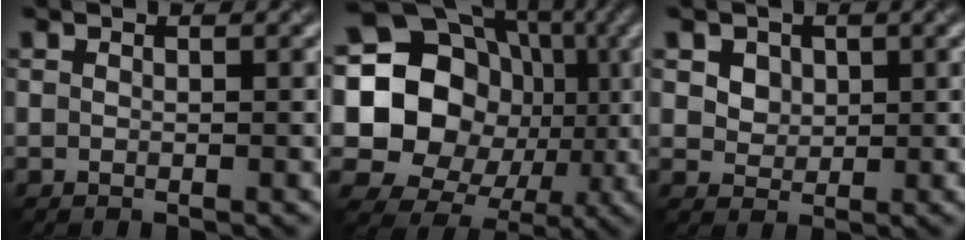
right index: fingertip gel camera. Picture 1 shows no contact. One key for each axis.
{"total": 19.5, "fx": 1.1, "fy": 17.5, "fz": 8.4, "tx": -0.174, "ty": 0.040, "tz": -0.016}
{"total": 3.3, "fx": 1.6, "fy": 2.5, "fz": 1.5, "tx": -0.041, "ty": 0.003, "tz": 0.035}